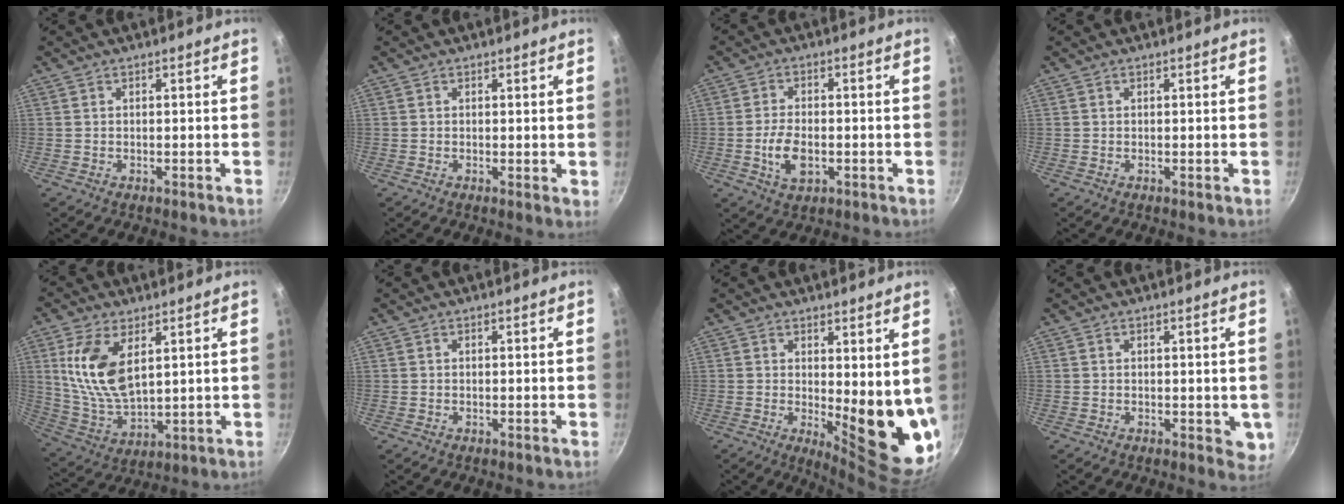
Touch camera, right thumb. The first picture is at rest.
{"total": 1.1, "force": [0.4, 0.6, 0.9], "torque": [-0.012, -0.002, 0.005]}
{"total": 6.7, "force": [-1.6, 3.8, 5.3], "torque": [-0.099, 0.009, -0.028]}
{"total": 0.0}
{"total": 13.6, "force": [4.2, 7.2, 10.8], "torque": [-0.207, -0.026, 0.093]}
{"total": 0.0}
{"total": 12.6, "force": [1.7, 4.7, 11.6], "torque": [-0.124, -0.044, 0.032]}
{"total": 3.6, "force": [0.3, 2.3, 2.7], "torque": [-0.026, -0.005, 0.006]}